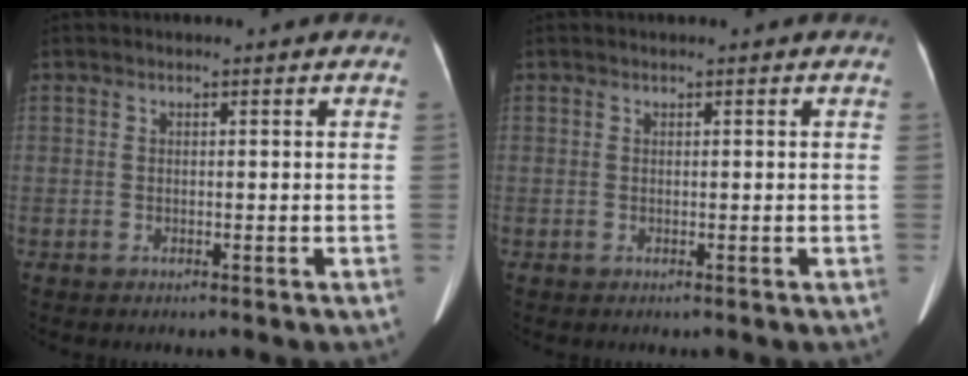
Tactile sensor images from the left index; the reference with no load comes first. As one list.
[{"total": 0.0}]